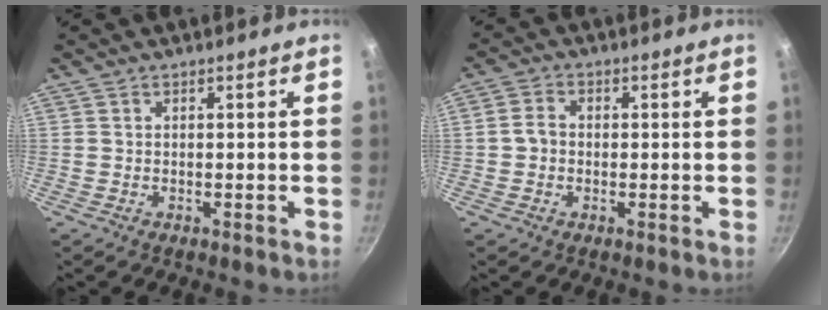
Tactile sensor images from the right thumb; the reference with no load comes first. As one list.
[{"total": 3.4, "force": [-0.3, 2.8, 1.8], "torque": [-0.025, 0.013, -0.013]}]